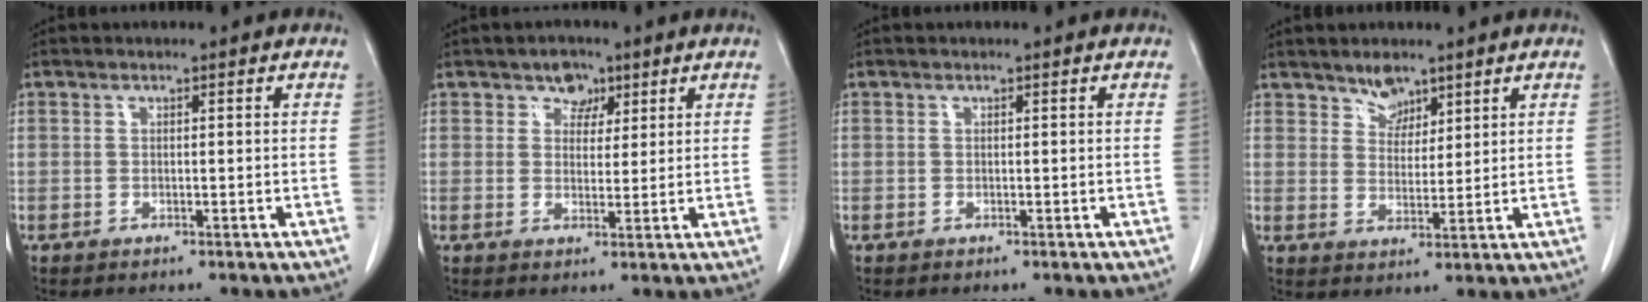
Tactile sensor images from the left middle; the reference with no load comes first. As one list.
[{"total": 3.5, "force": [2.0, 2.5, 1.2], "torque": [-0.014, 0.004, 0.033]}, {"total": 0.0}, {"total": 3.8, "force": [3.0, 1.8, 1.3], "torque": [-0.021, -0.001, 0.058]}]